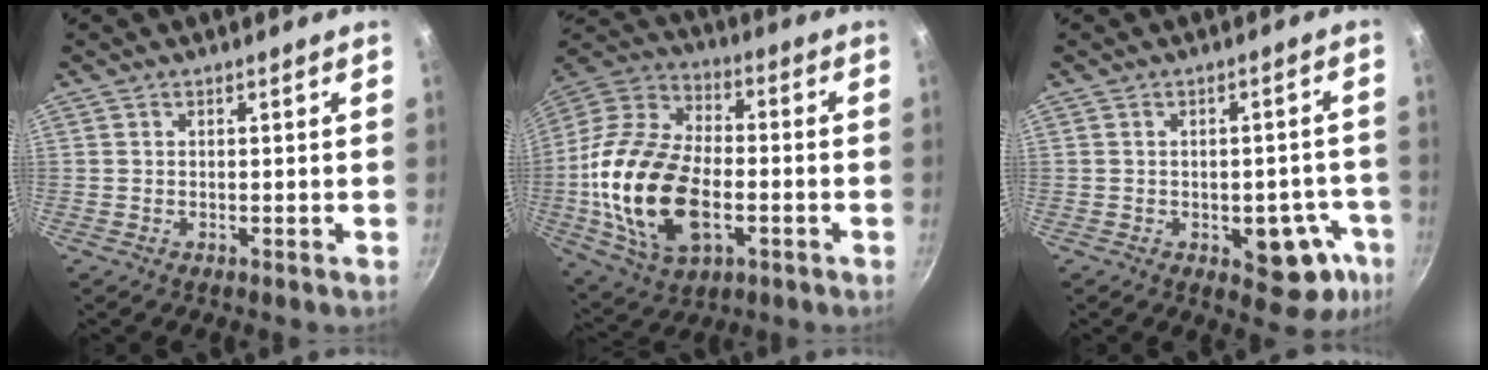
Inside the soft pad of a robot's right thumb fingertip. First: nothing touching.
{"total": 23.7, "force": [-4.3, 14.2, 18.5], "torque": [-0.353, 0.026, -0.081]}
{"total": 11.0, "force": [-4.1, 6.0, 8.2], "torque": [-0.039, 0.021, -0.047]}